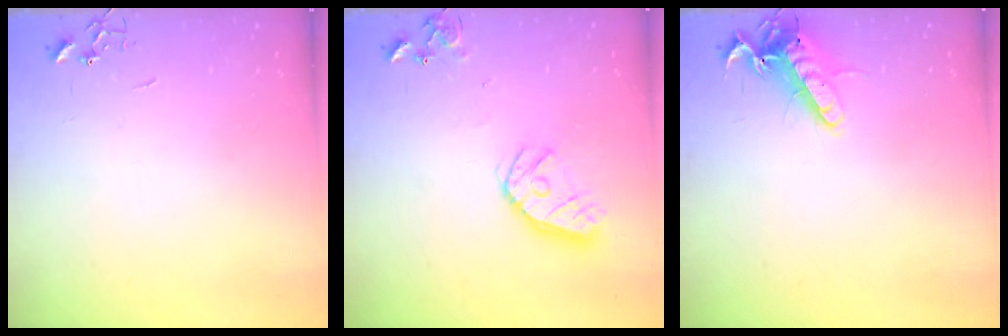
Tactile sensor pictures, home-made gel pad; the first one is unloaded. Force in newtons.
{"total": 14.4, "press": 14.3, "slide": 1.9}
{"total": 13.2, "press": 13.2, "slide": 1.3}